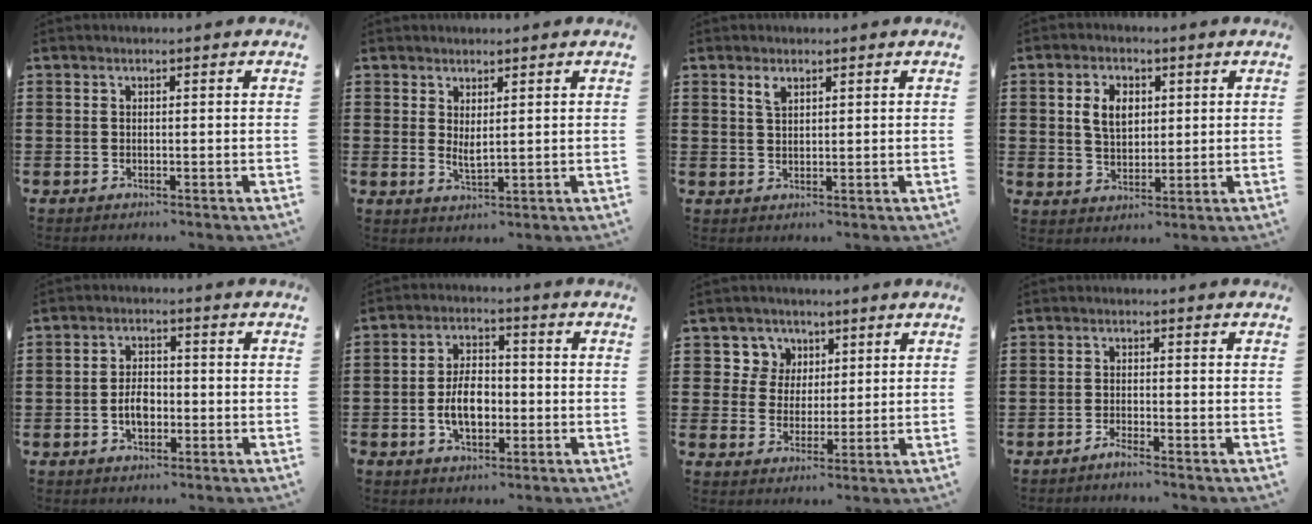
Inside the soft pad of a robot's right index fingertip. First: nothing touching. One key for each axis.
{"total": 2.1, "fx": 1.3, "fy": 0.5, "fz": 1.6, "tx": -0.032, "ty": 0.000, "tz": 0.024}
{"total": 1.9, "fx": 1.2, "fy": 0.9, "fz": 1.1, "tx": -0.027, "ty": 0.003, "tz": 0.023}
{"total": 5.1, "fx": 1.3, "fy": 3.5, "fz": 3.5, "tx": -0.072, "ty": 0.010, "tz": 0.019}
{"total": 3.8, "fx": -0.9, "fy": 2.4, "fz": 2.8, "tx": -0.048, "ty": -0.001, "tz": -0.017}
{"total": 6.7, "fx": -1.5, "fy": 4.0, "fz": 5.1, "tx": -0.088, "ty": 0.000, "tz": -0.031}
{"total": 5.4, "fx": 2.5, "fy": 4.8, "fz": 0.5, "tx": -0.031, "ty": 0.012, "tz": 0.043}
{"total": 1.7, "fx": -1.6, "fy": -0.2, "fz": 0.5, "tx": -0.009, "ty": 0.001, "tz": -0.030}